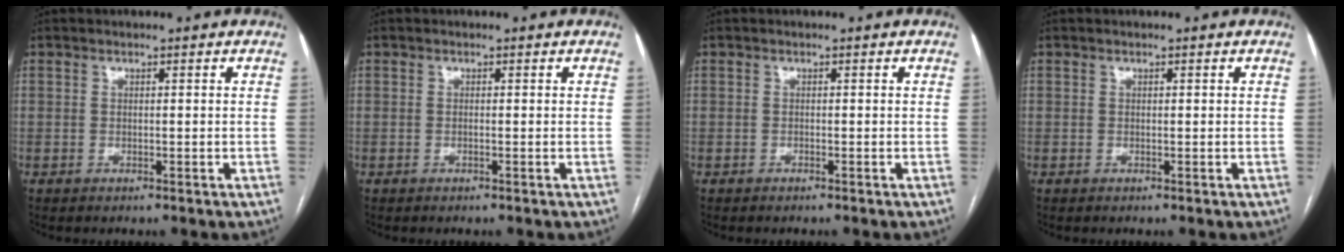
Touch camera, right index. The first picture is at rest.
{"total": 0.0}
{"total": 0.0}
{"total": 0.0}